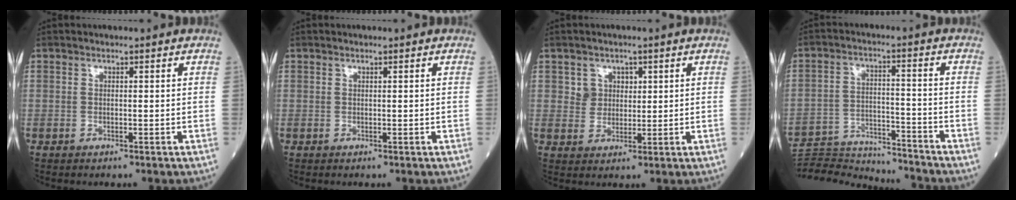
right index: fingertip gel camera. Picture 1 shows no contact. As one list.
[{"total": 0.0}, {"total": 3.3, "force": [1.3, 3.0, 0.5], "torque": [-0.004, 0.004, 0.021]}, {"total": 14.5, "force": [-14.4, 0.7, 1.8], "torque": [-0.028, 0.015, -0.223]}]